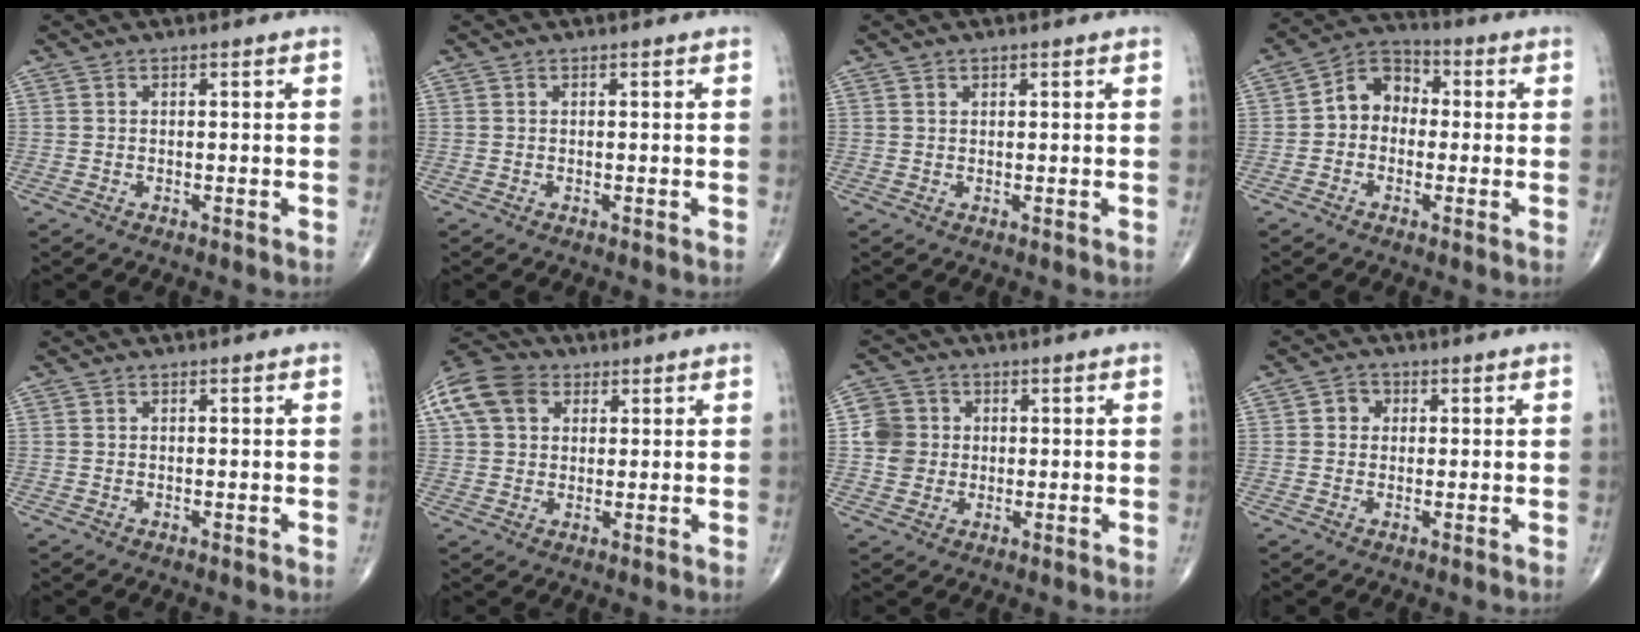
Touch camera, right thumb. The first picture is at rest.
{"total": 0.0}
{"total": 0.8, "force": [0.5, 0.6, 0.3], "torque": [0.000, -0.003, 0.007]}
{"total": 8.0, "force": [-0.2, 6.4, 4.8], "torque": [-0.051, 0.032, -0.021]}
{"total": 0.0}
{"total": 12.4, "force": [4.6, 9.2, 6.9], "torque": [-0.138, 0.019, 0.075]}
{"total": 6.4, "force": [0.3, 6.1, 2.0], "torque": [-0.015, 0.006, 0.000]}
{"total": 2.7, "force": [0.5, 2.5, 1.0], "torque": [0.000, 0.004, 0.002]}